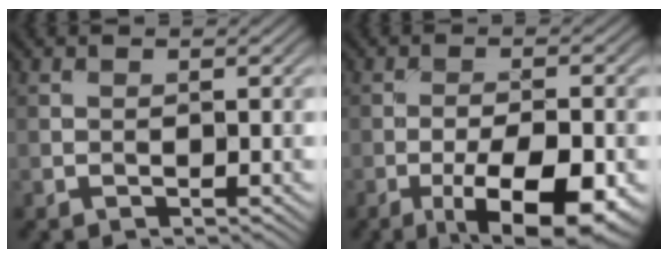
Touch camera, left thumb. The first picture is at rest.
{"total": 11.1, "force": [-5.2, 3.7, 9.1], "torque": [-0.148, -0.005, -0.075]}